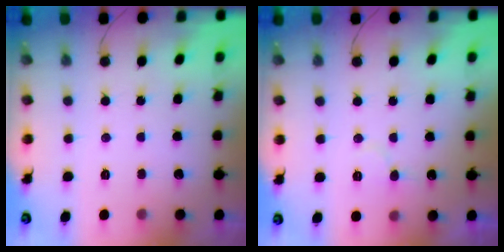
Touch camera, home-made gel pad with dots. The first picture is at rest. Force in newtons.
{"total": 6.0, "press": 6.0, "slide": 0.5}